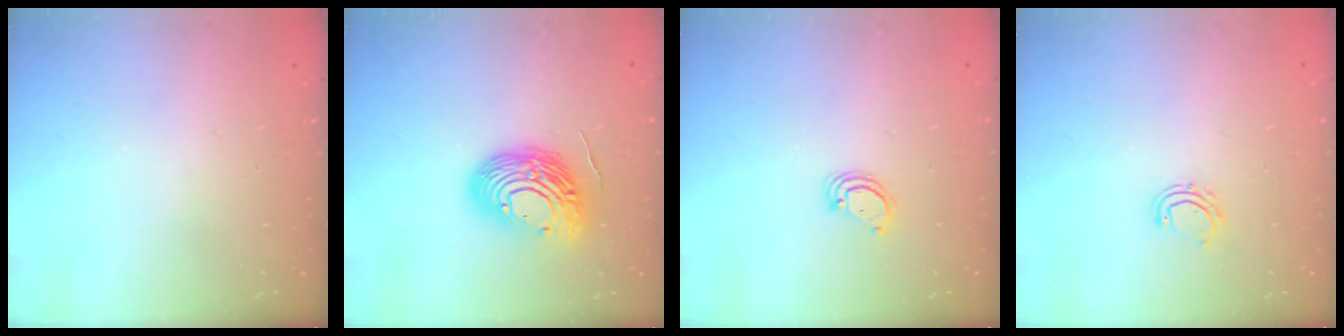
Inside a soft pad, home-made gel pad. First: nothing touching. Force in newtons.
{"total": 13.7, "press": 13.6, "slide": 1.8}
{"total": 2.9, "press": 2.8, "slide": 0.2}
{"total": 5.0, "press": 4.8, "slide": 1.0}